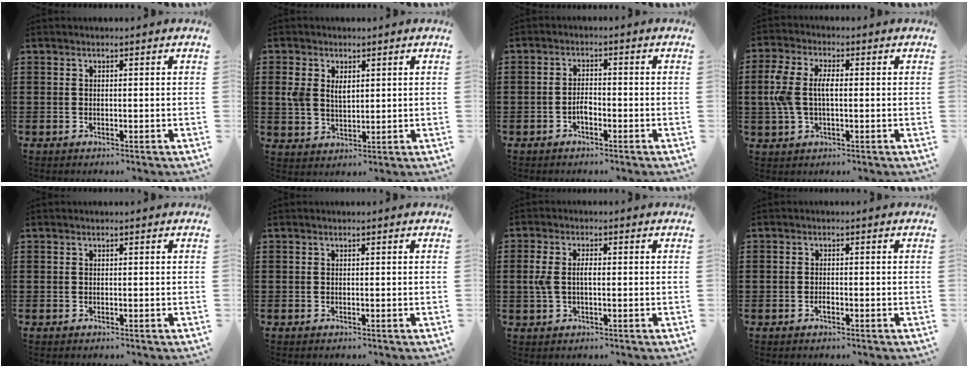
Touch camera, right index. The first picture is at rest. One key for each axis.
{"total": 3.6, "fx": 1.3, "fy": 2.5, "fz": 2.3, "tx": -0.052, "ty": 0.010, "tz": 0.023}
{"total": 2.3, "fx": -1.1, "fy": 1.1, "fz": 1.6, "tx": -0.033, "ty": 0.003, "tz": -0.022}
{"total": 6.1, "fx": 0.0, "fy": 3.2, "fz": 5.2, "tx": -0.136, "ty": -0.004, "tz": -0.012}
{"total": 0.0}
{"total": 0.0}
{"total": 3.4, "fx": -0.1, "fy": 1.7, "fz": 3.0, "tx": -0.081, "ty": -0.003, "tz": -0.010}
{"total": 1.3, "fx": -0.7, "fy": 0.5, "fz": 1.0, "tx": -0.021, "ty": -0.004, "tz": -0.012}